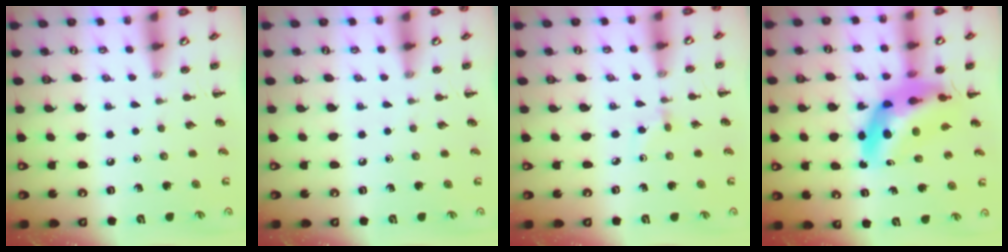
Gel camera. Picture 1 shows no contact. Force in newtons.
{"total": 0.0}
{"total": 2.3, "press": 2.1, "slide": 0.9}
{"total": 13.4, "press": 12.8, "slide": 3.9}